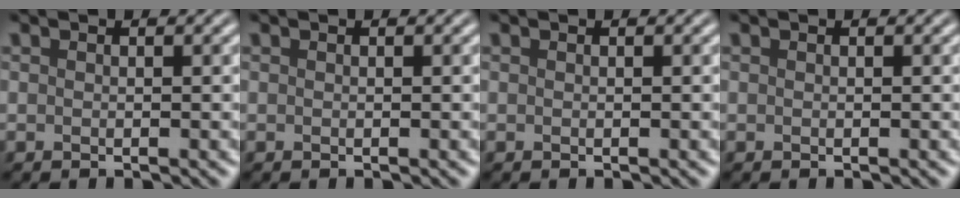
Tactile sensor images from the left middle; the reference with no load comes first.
{"total": 0.0}
{"total": 0.0}
{"total": 0.0}